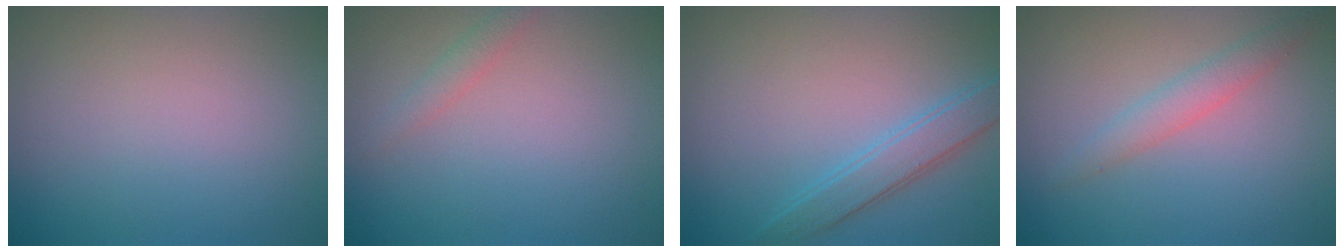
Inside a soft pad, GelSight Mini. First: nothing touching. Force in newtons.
{"total": 1.2, "press": 1.2, "slide": 0.1}
{"total": 2.8, "press": 2.8, "slide": 0.1}
{"total": 2.0, "press": 2.0, "slide": 0.2}